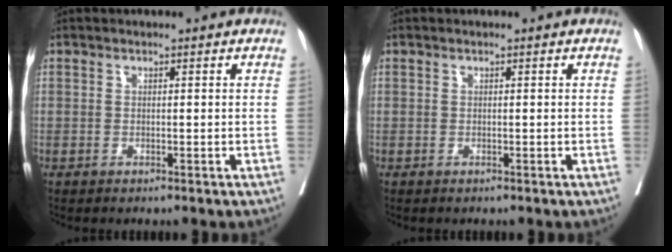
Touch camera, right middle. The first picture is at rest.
{"total": 0.0}